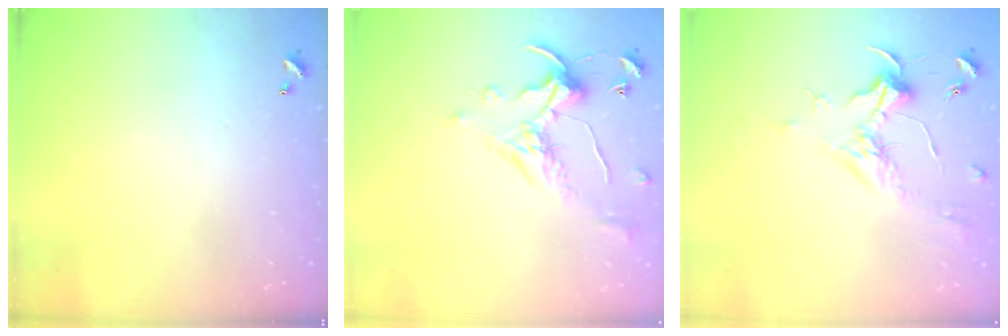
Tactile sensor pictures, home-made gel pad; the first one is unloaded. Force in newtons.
{"total": 1.1, "press": 0.6, "slide": 0.9}
{"total": 2.0, "press": 1.8, "slide": 0.7}